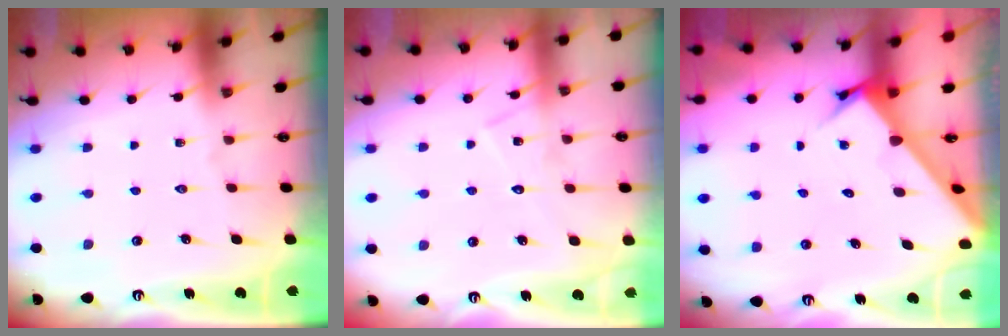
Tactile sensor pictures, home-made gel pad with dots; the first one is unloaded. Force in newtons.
{"total": 9.0, "press": 8.9, "slide": 0.5}
{"total": 3.2, "press": 3.2, "slide": 0.2}